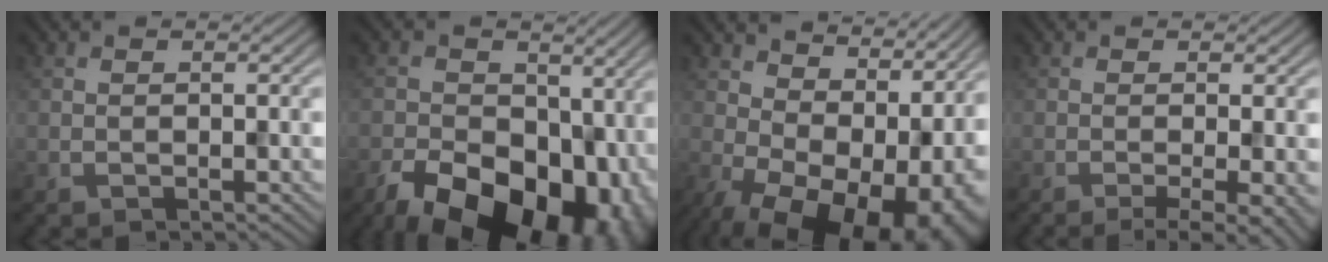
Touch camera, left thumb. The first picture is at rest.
{"total": 18.4, "force": [-7.3, 11.6, 12.3], "torque": [-0.199, -0.031, -0.103]}
{"total": 16.7, "force": [-0.6, 11.0, 12.6], "torque": [-0.142, -0.010, 0.032]}
{"total": 4.9, "force": [-2.0, 1.0, 4.4], "torque": [-0.060, -0.002, -0.033]}